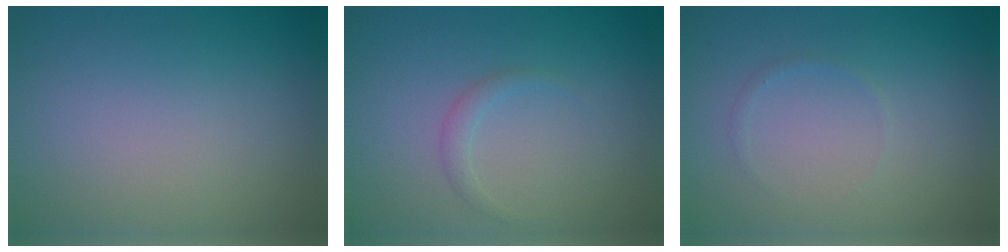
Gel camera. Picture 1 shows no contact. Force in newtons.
{"total": 1.1, "press": 1.1, "slide": 0.0}
{"total": 0.5, "press": 0.5, "slide": 0.0}